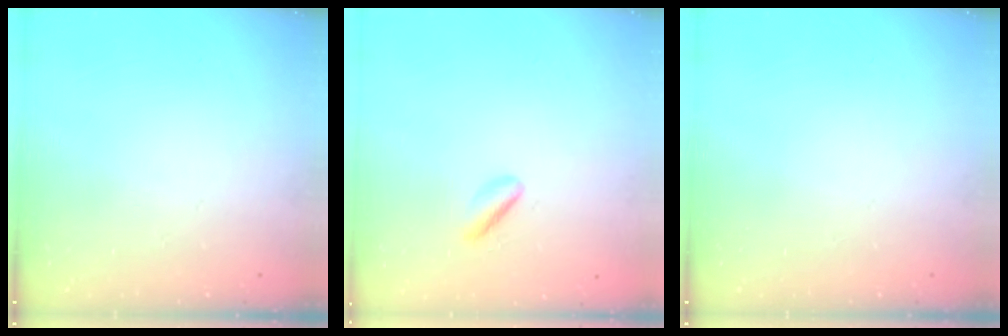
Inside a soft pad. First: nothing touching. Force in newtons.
{"total": 2.3, "press": 2.1, "slide": 1.0}
{"total": 0.0}